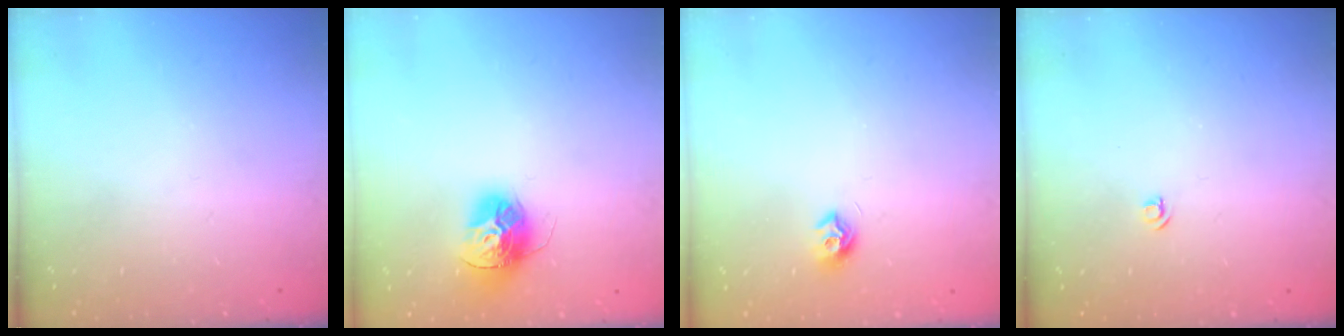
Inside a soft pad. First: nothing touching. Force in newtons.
{"total": 15.2, "press": 15.2, "slide": 1.4}
{"total": 7.9, "press": 7.9, "slide": 0.6}
{"total": 3.5, "press": 3.4, "slide": 0.5}